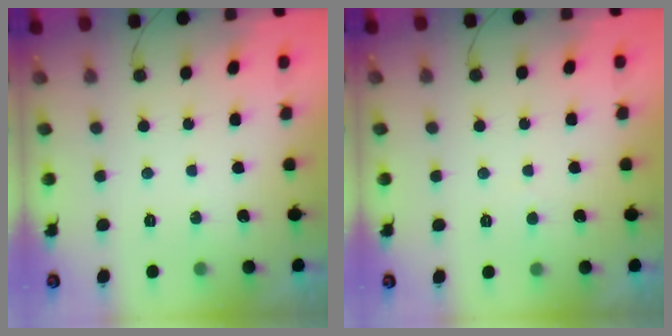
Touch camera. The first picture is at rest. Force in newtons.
{"total": 1.4, "press": 1.4, "slide": 0.2}